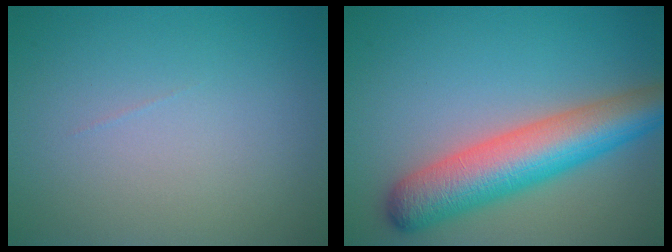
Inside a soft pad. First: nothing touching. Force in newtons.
{"total": 8.1, "press": 8.1, "slide": 0.3}